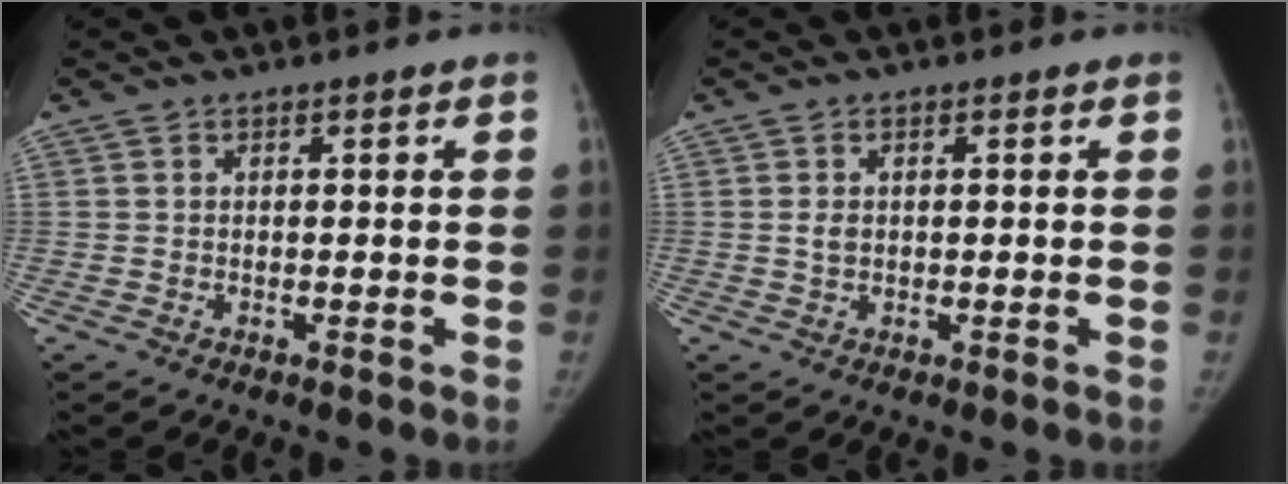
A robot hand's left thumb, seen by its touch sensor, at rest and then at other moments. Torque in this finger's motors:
{"motor_torque": [-0.17, 0.13, 0.42, -0.67, 0.09]}